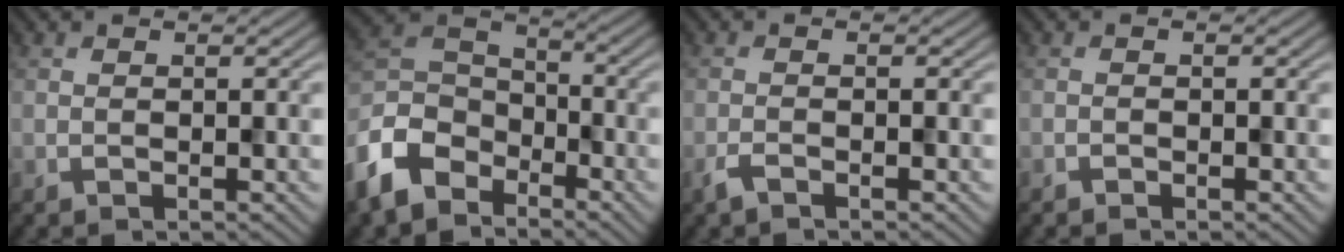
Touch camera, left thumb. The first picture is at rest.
{"total": 10.6, "force": [-7.2, 6.1, 4.8], "torque": [-0.130, -0.011, -0.169]}
{"total": 1.5, "force": [-1.2, 0.2, 0.9], "torque": [-0.022, 0.000, -0.028]}
{"total": 0.6, "force": [-0.6, 0.0, 0.0], "torque": [0.002, -0.001, -0.011]}